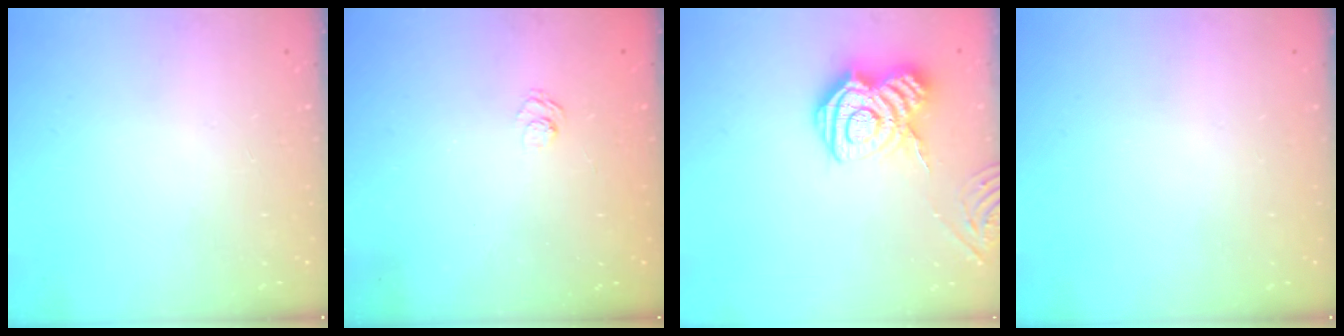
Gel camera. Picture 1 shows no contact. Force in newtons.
{"total": 2.4, "press": 2.0, "slide": 1.3}
{"total": 13.3, "press": 13.3, "slide": 0.8}
{"total": 0.0}